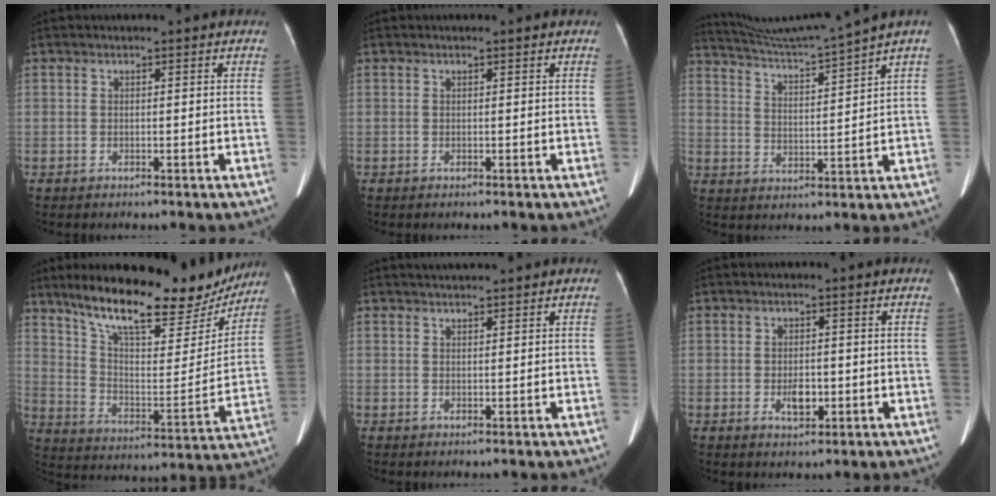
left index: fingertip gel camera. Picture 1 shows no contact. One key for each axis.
{"total": 0.0}
{"total": 10.7, "fx": 9.5, "fy": -3.5, "fz": 3.4, "tx": -0.070, "ty": -0.026, "tz": 0.164}
{"total": 23.6, "fx": 19.0, "fy": 6.2, "fz": 12.6, "tx": -0.198, "ty": -0.007, "tz": 0.287}
{"total": 2.5, "fx": 2.3, "fy": 0.1, "fz": 1.1, "tx": -0.013, "ty": 0.021, "tz": 0.039}
{"total": 2.9, "fx": -0.8, "fy": 1.5, "fz": 2.3, "tx": -0.043, "ty": -0.001, "tz": -0.007}